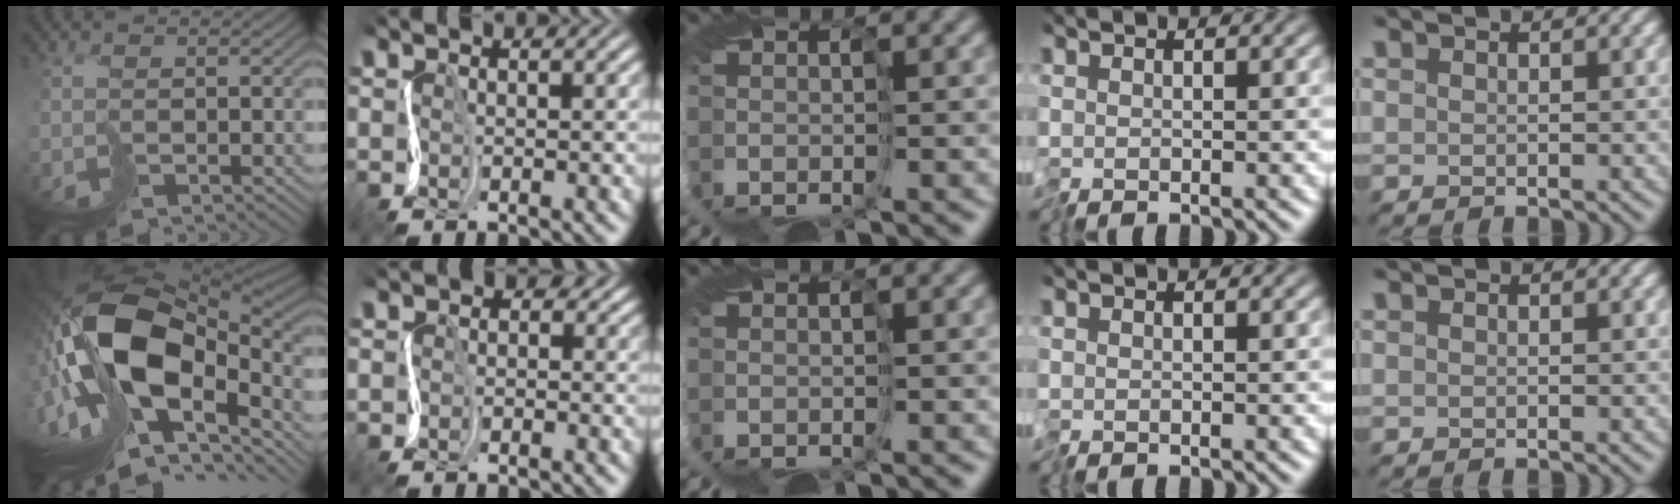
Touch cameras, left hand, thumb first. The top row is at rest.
{"thumb": {"total": 19.9, "force": [-2.2, 11.5, 16.2], "torque": [-0.341, -0.008, -0.042]}, "index": {"total": 1.7, "force": [-0.1, 1.4, 1.0], "torque": [-0.003, 0.001, -0.008]}}